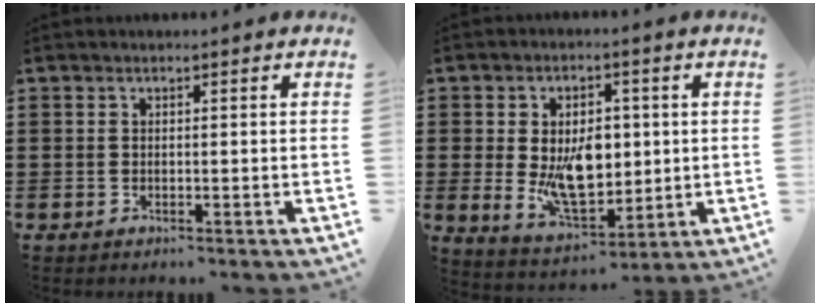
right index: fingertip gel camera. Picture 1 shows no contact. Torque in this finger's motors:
{"motor_torque": [2.14, 0.00, 0.41, 0.19]}